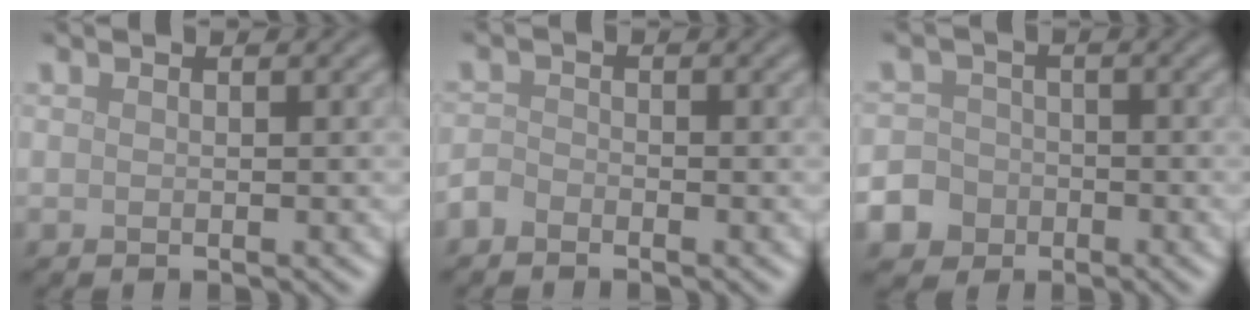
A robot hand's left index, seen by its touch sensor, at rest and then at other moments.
{"total": 1.5, "force": [-1.2, 0.7, 0.3], "torque": [-0.005, 0.003, -0.031]}
{"total": 7.4, "force": [-3.9, 6.1, 1.5], "torque": [-0.034, -0.025, -0.087]}